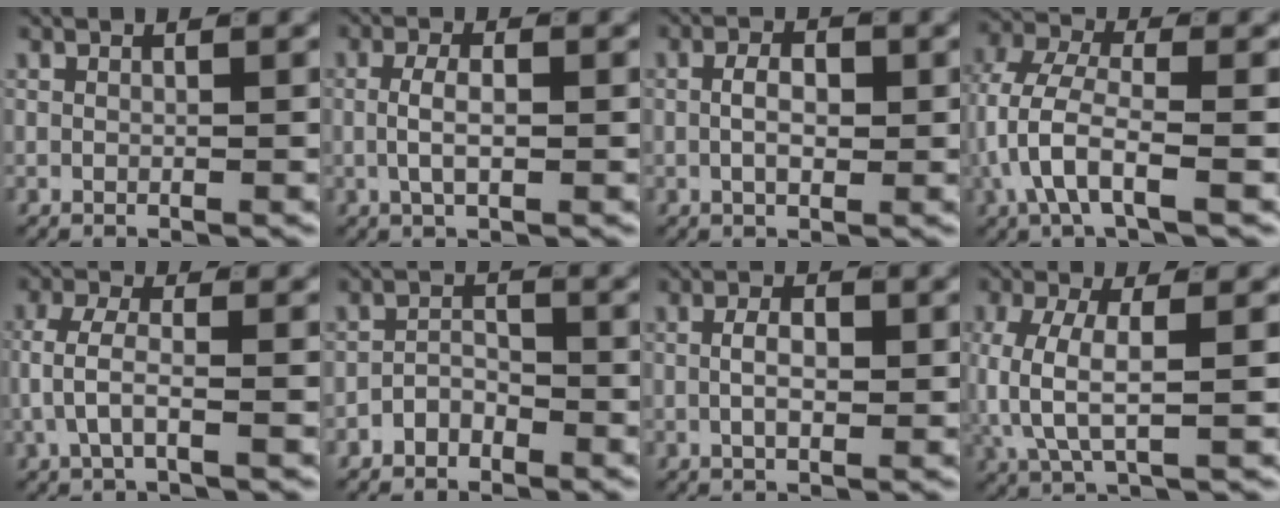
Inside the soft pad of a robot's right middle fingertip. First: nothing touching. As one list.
[{"total": 2.5, "force": [-0.2, 0.8, 2.4], "torque": [-0.044, -0.001, -0.003]}, {"total": 2.7, "force": [-0.2, 1.2, 2.5], "torque": [-0.027, -0.001, -0.006]}, {"total": 6.1, "force": [-1.1, 3.5, 4.8], "torque": [-0.119, -0.027, -0.010]}, {"total": 3.5, "force": [-0.7, 1.7, 3.0], "torque": [-0.068, -0.006, -0.011]}, {"total": 2.4, "force": [-1.9, 1.4, 0.4], "torque": [0.001, -0.002, -0.039]}, {"total": 2.6, "force": [-0.2, 1.0, 2.3], "torque": [-0.027, -0.001, -0.005]}, {"total": 5.0, "force": [-0.3, 2.5, 4.4], "torque": [-0.105, -0.017, 0.005]}]